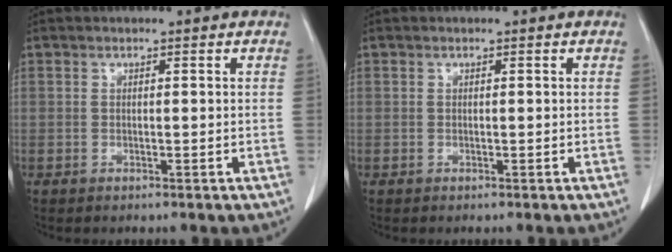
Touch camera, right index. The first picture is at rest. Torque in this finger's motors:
{"motor_torque": [0.00, 0.00, 0.00, 0.00]}